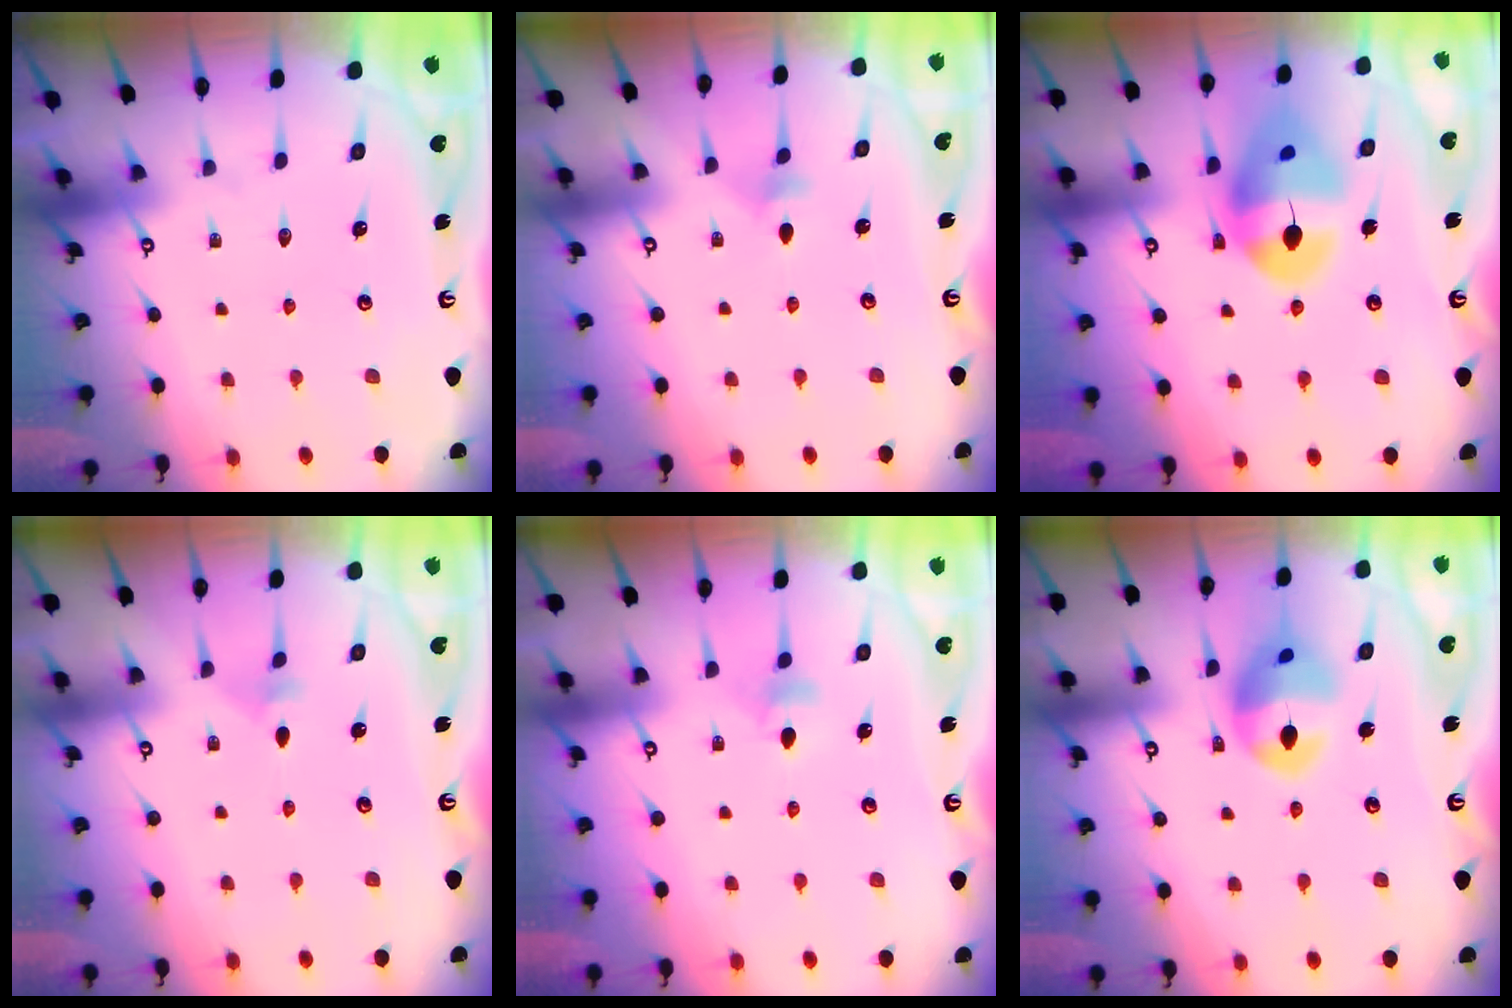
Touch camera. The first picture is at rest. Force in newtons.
{"total": 4.0, "press": 3.9, "slide": 0.8}
{"total": 13.3, "press": 13.2, "slide": 1.6}
{"total": 2.2, "press": 2.2, "slide": 0.6}
{"total": 6.0, "press": 5.9, "slide": 0.8}
{"total": 13.4, "press": 13.3, "slide": 1.9}